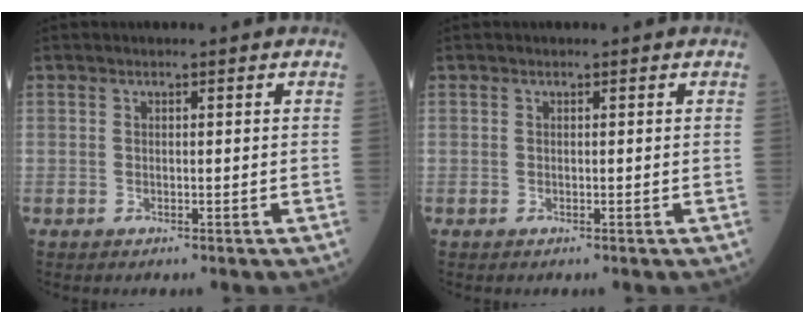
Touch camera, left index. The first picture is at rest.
{"total": 0.0}